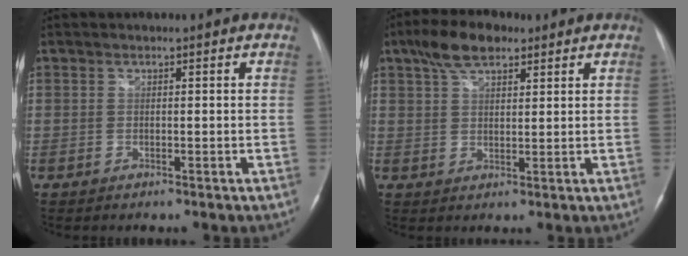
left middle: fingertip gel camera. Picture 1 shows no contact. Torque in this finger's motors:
{"motor_torque": [0.51, -0.32, -0.02, 0.05]}